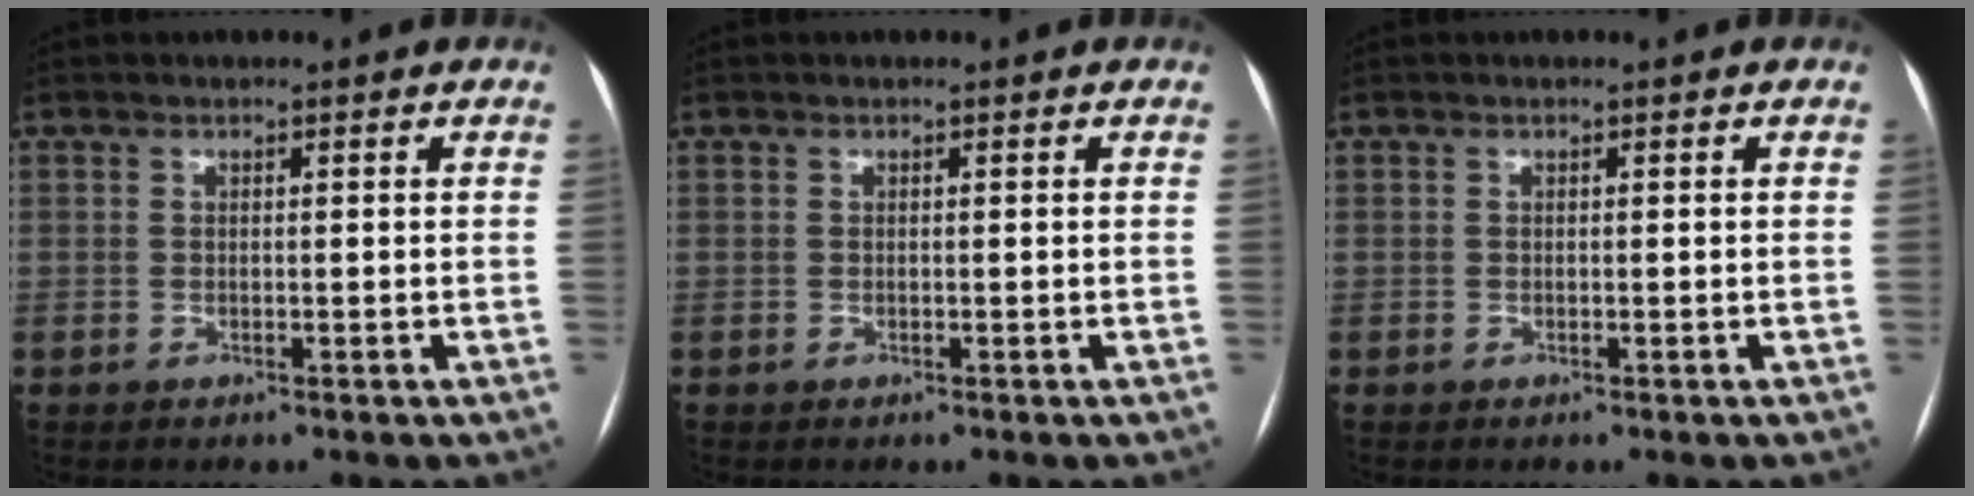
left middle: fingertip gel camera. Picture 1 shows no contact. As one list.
[{"total": 0.0}, {"total": 0.0}]